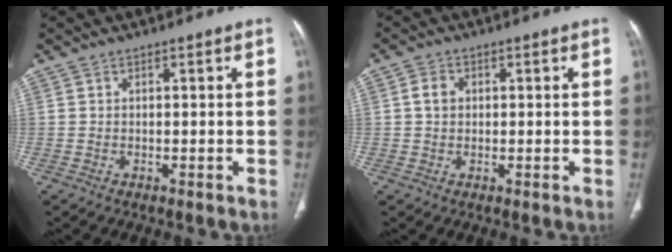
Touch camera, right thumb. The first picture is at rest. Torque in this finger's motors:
{"motor_torque": [0.18, 0.07, 0.37, -0.26, 0.03]}